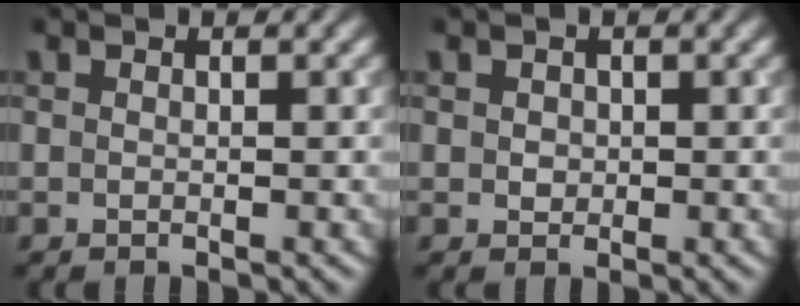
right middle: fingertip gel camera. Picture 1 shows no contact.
{"total": 0.9, "force": [0.1, 0.9, 0.3], "torque": [-0.004, -0.002, 0.003]}